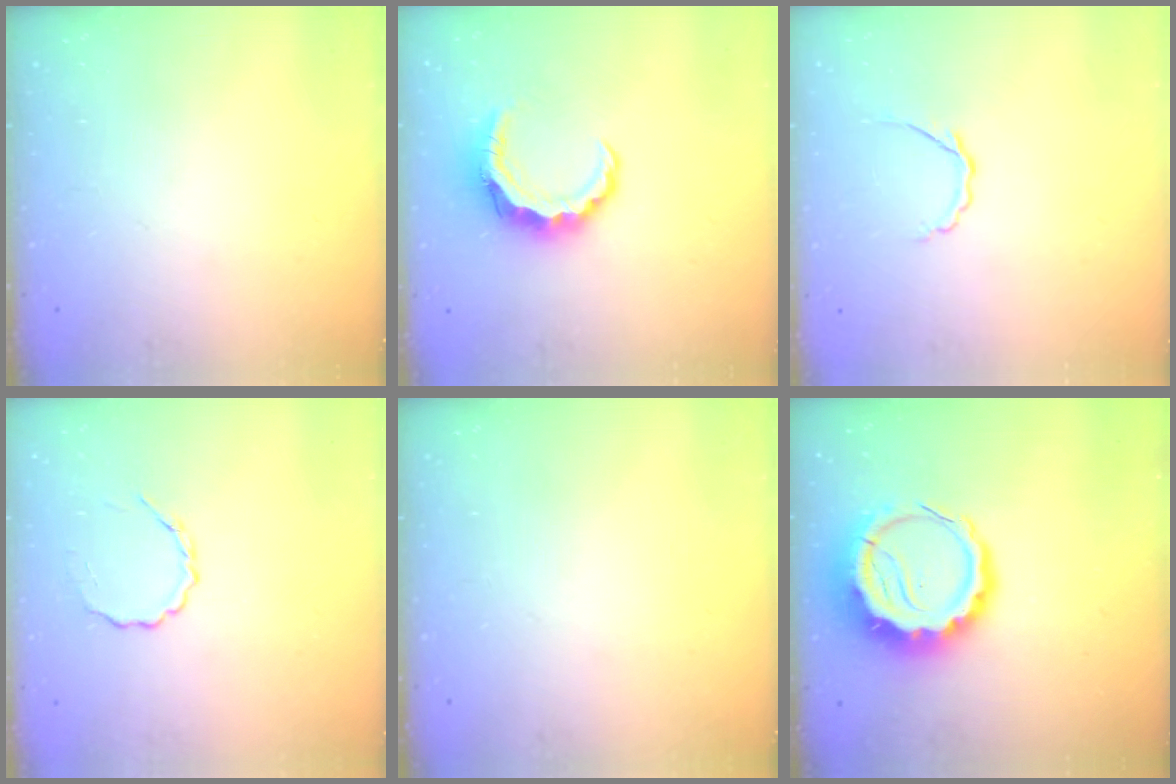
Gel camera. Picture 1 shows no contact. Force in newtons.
{"total": 8.1, "press": 8.0, "slide": 1.1}
{"total": 2.9, "press": 2.7, "slide": 0.8}
{"total": 3.6, "press": 3.4, "slide": 1.3}
{"total": 0.0}
{"total": 12.2, "press": 11.9, "slide": 2.7}